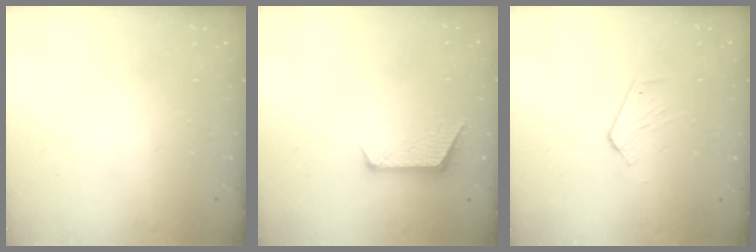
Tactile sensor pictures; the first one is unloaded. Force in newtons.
{"total": 7.2, "press": 7.2, "slide": 0.6}
{"total": 3.9, "press": 3.9, "slide": 0.6}